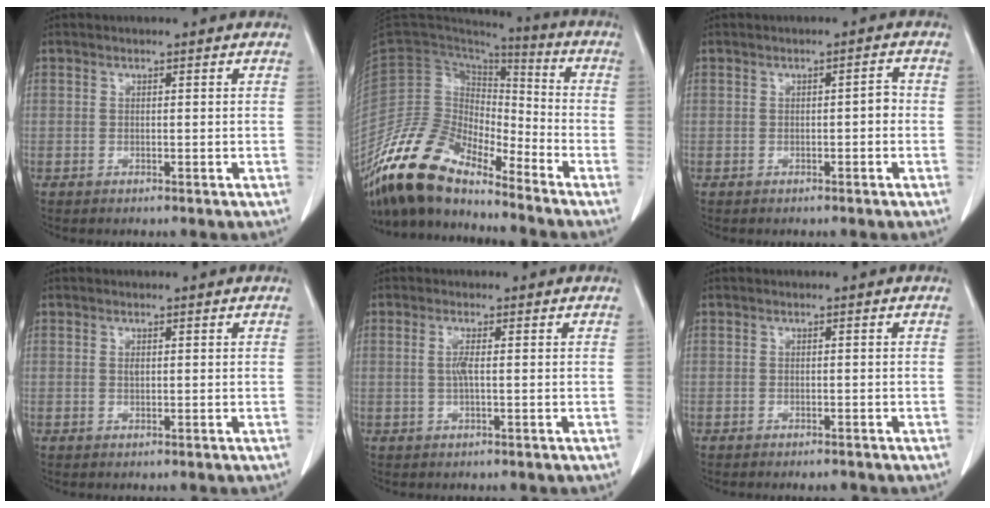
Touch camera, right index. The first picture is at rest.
{"total": 14.1, "force": [-11.9, 4.7, 5.8], "torque": [-0.112, 0.031, -0.229]}
{"total": 1.6, "force": [-0.3, 0.5, 1.5], "torque": [-0.019, 0.003, -0.005]}
{"total": 0.6, "force": [0.1, 0.2, 0.5], "torque": [-0.011, 0.000, 0.002]}
{"total": 2.0, "force": [0.1, 0.1, 2.0], "torque": [-0.045, 0.001, 0.002]}
{"total": 1.4, "force": [-1.1, 0.5, 0.6], "torque": [-0.008, -0.002, -0.010]}